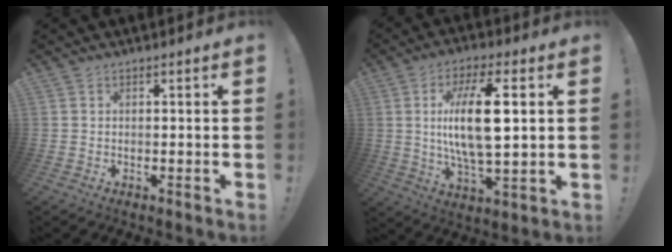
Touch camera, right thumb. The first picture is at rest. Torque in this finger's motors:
{"motor_torque": [0.81, 2.70, 0.20, 0.14, 0.19]}